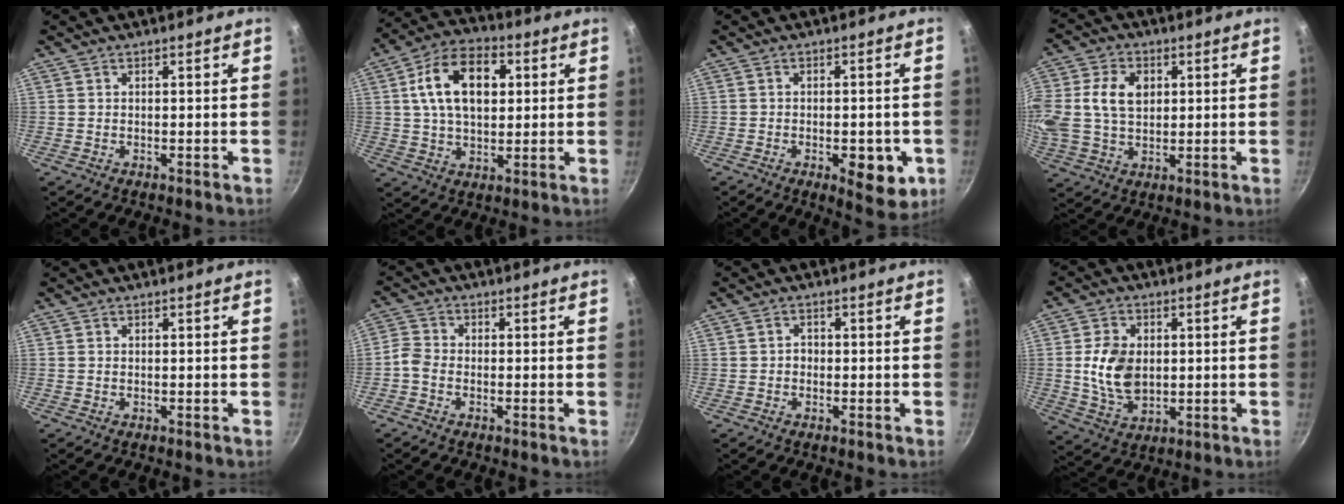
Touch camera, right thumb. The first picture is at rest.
{"total": 15.0, "force": [3.5, 9.4, 11.1], "torque": [-0.169, 0.011, 0.049]}
{"total": 9.0, "force": [-3.0, 4.1, 7.5], "torque": [-0.067, 0.003, -0.033]}
{"total": 14.9, "force": [2.6, 10.8, 9.9], "torque": [-0.212, 0.023, 0.047]}
{"total": 0.0}
{"total": 3.0, "force": [-1.7, 2.0, 1.5], "torque": [-0.039, 0.017, -0.046]}
{"total": 1.3, "force": [-0.4, 1.1, 0.6], "torque": [-0.005, 0.007, -0.008]}
{"total": 10.2, "force": [0.5, 7.1, 7.3], "torque": [-0.121, -0.007, 0.014]}